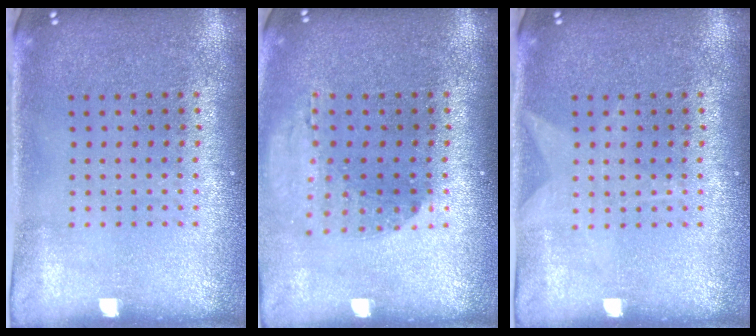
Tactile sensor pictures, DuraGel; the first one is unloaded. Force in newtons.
{"total": 1.2, "press": 1.2, "slide": 0.2}
{"total": 1.0, "press": 1.0, "slide": 0.1}